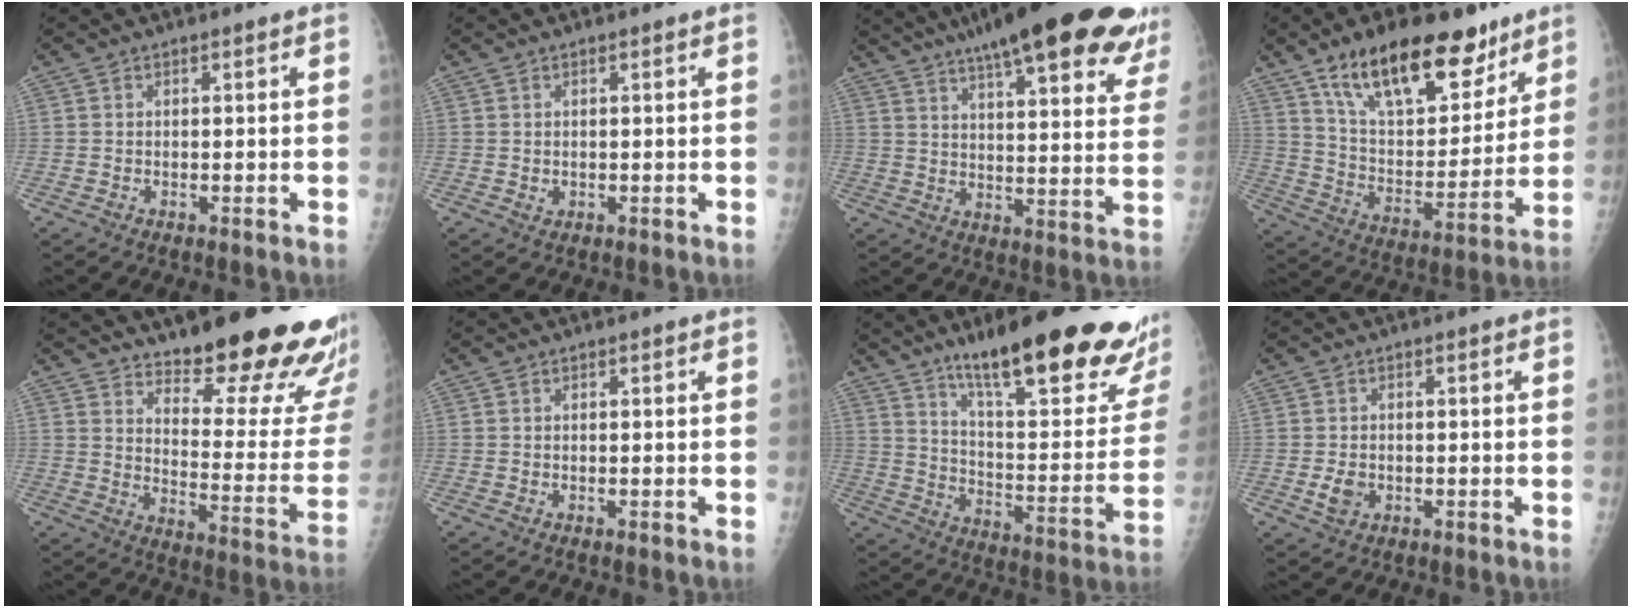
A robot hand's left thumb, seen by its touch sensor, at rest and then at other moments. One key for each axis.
{"total": 1.1, "fx": 0.0, "fy": 1.0, "fz": 0.5, "tx": -0.006, "ty": 0.000, "tz": 0.004}
{"total": 30.1, "fx": 21.4, "fy": 6.8, "fz": 20.0, "tx": -0.245, "ty": -0.055, "tz": 0.275}
{"total": 23.3, "fx": 15.0, "fy": 10.6, "fz": 14.3, "tx": -0.184, "ty": -0.052, "tz": 0.254}
{"total": 24.9, "fx": 18.1, "fy": 6.2, "fz": 15.9, "tx": -0.178, "ty": -0.132, "tz": 0.241}
{"total": 0.0}
{"total": 30.6, "fx": 19.9, "fy": 6.7, "fz": 22.3, "tx": -0.266, "ty": -0.080, "tz": 0.298}
{"total": 3.3, "fx": -0.9, "fy": 2.5, "fz": 2.0, "tx": -0.031, "ty": 0.001, "tz": -0.013}